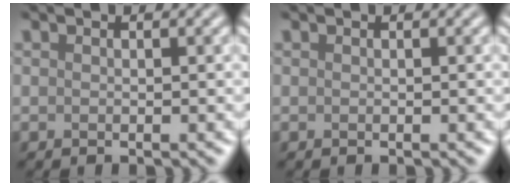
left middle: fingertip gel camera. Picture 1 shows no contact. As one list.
[{"total": 0.0}]